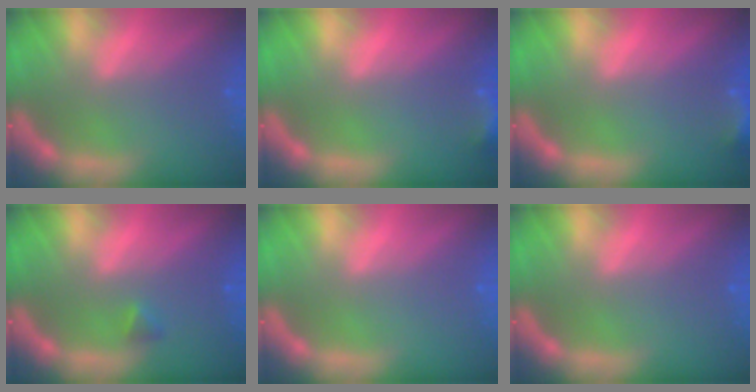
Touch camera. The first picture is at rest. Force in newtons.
{"total": 3.0}
{"total": 3.0}
{"total": 0.9}
{"total": 0.0}
{"total": 0.0}